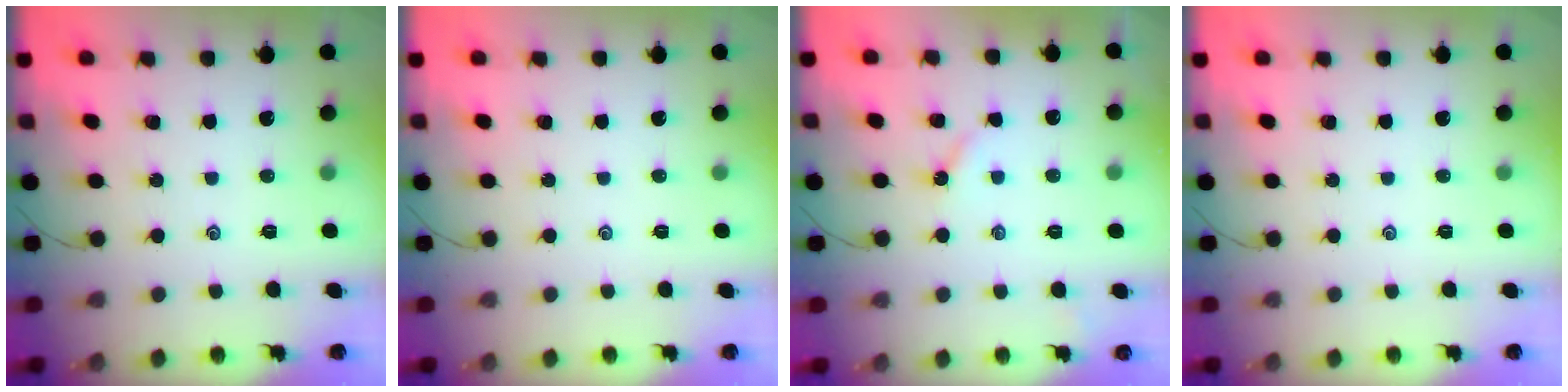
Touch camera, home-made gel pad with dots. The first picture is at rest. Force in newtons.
{"total": 0.0}
{"total": 3.0, "press": 3.0, "slide": 0.3}
{"total": 0.0}